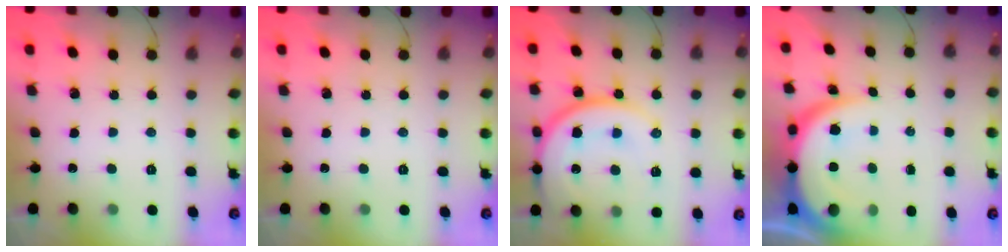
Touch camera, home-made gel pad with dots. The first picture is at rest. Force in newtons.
{"total": 0.0}
{"total": 18.7, "press": 18.5, "slide": 3.1}
{"total": 11.0, "press": 10.9, "slide": 1.1}